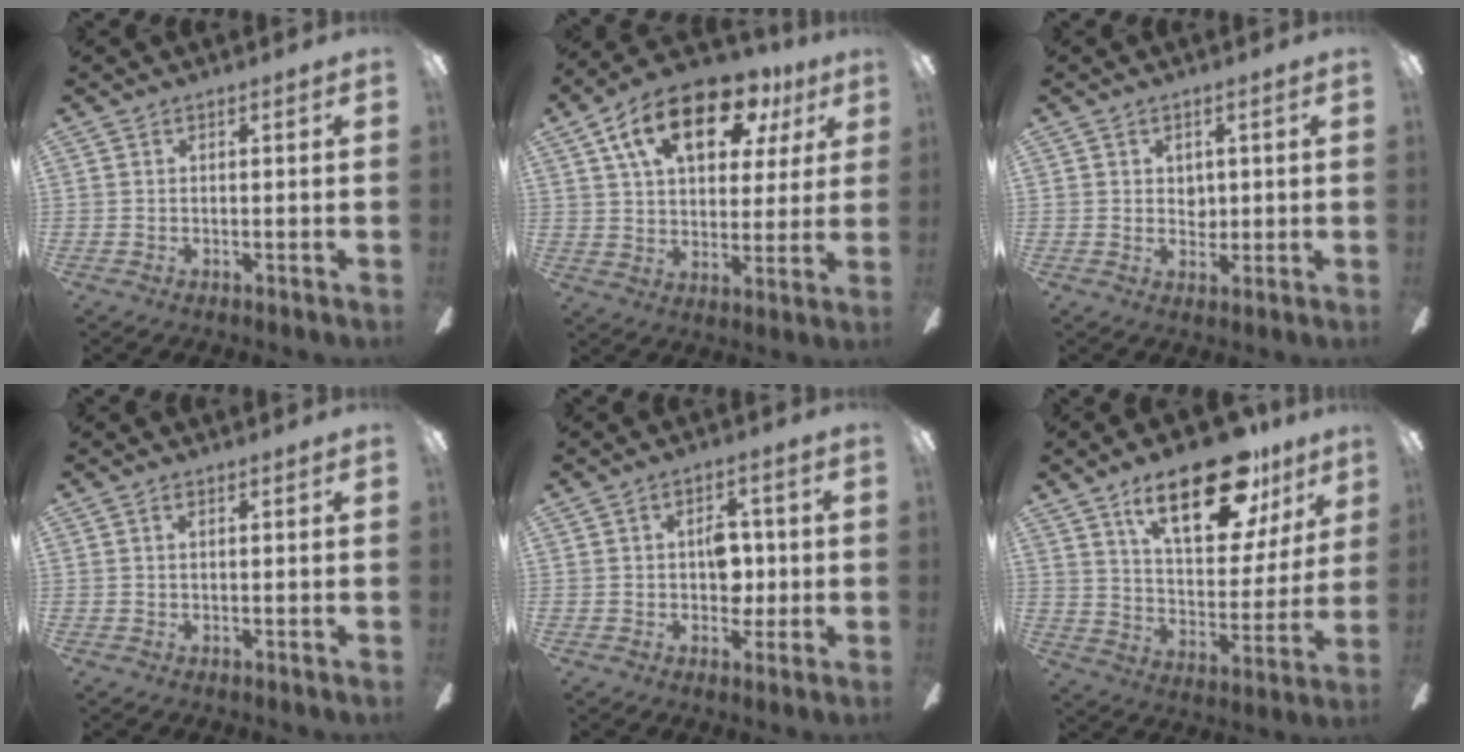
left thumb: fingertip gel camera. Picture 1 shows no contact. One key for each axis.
{"total": 18.5, "fx": 9.5, "fy": 9.9, "fz": 12.4, "tx": -0.204, "ty": -0.021, "tz": 0.163}
{"total": 2.9, "fx": 1.0, "fy": 2.2, "fz": 1.5, "tx": -0.016, "ty": -0.001, "tz": 0.015}
{"total": 1.0, "fx": 0.3, "fy": 0.4, "fz": 0.9, "tx": -0.020, "ty": 0.004, "tz": 0.005}
{"total": 6.8, "fx": 0.3, "fy": 4.8, "fz": 4.8, "tx": -0.069, "ty": 0.008, "tz": 0.003}
{"total": 24.4, "fx": 15.0, "fy": 10.4, "fz": 16.2, "tx": -0.240, "ty": -0.071, "tz": 0.248}